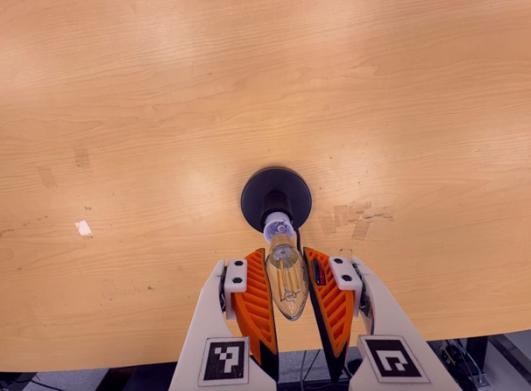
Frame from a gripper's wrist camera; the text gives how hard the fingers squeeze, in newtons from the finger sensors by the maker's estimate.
{"total": 13.5, "left": 14.5, "right": 12.5}